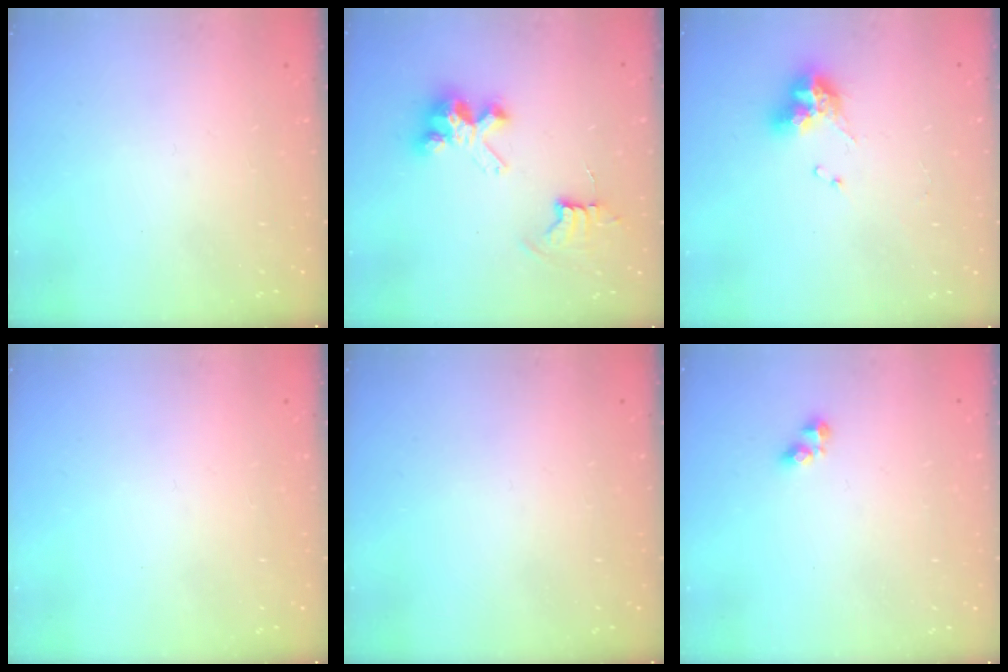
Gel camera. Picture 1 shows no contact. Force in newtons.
{"total": 8.9, "press": 8.8, "slide": 0.7}
{"total": 9.3, "press": 9.3, "slide": 0.8}
{"total": 0.0}
{"total": 0.0}
{"total": 3.9, "press": 3.9, "slide": 0.4}